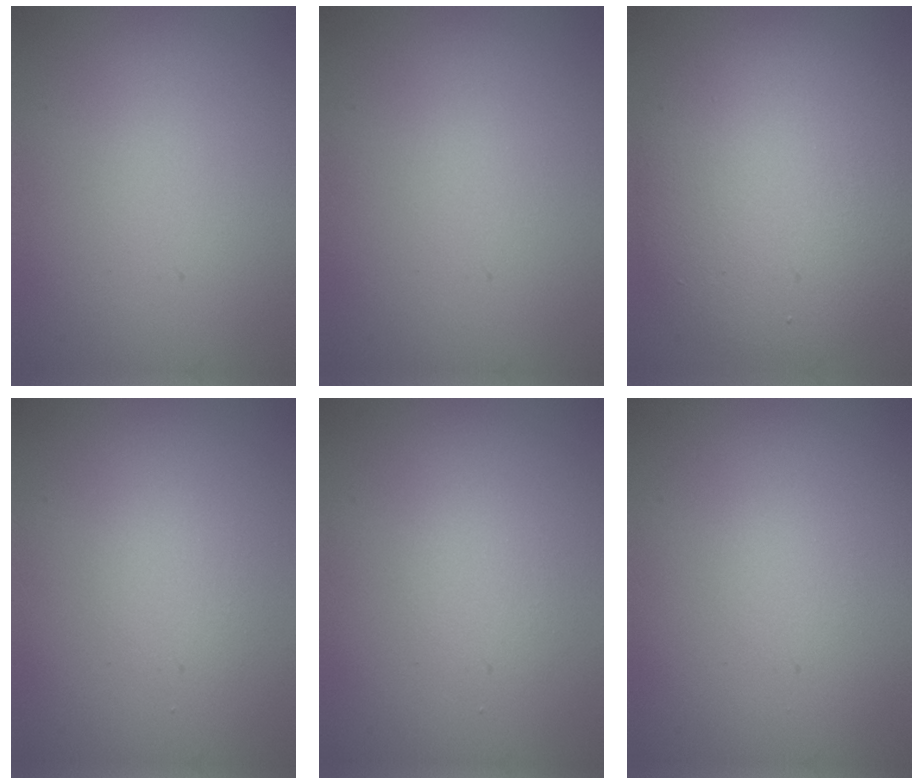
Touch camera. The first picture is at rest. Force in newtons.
{"total": 0.0}
{"total": 9.6, "press": 9.6, "slide": 0.2}
{"total": 1.3, "press": 1.3, "slide": 0.1}
{"total": 1.4, "press": 1.3, "slide": 0.1}
{"total": 0.6, "press": 0.6, "slide": 0.1}